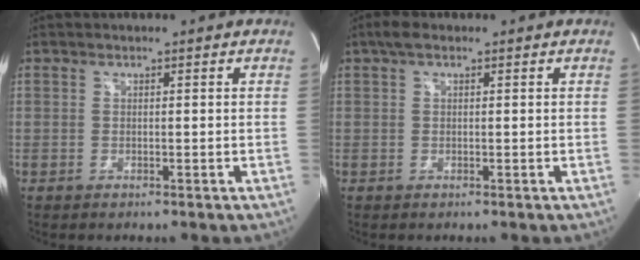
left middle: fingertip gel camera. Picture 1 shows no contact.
{"total": 2.2, "force": [1.3, 0.8, 1.6], "torque": [-0.036, 0.023, 0.025]}